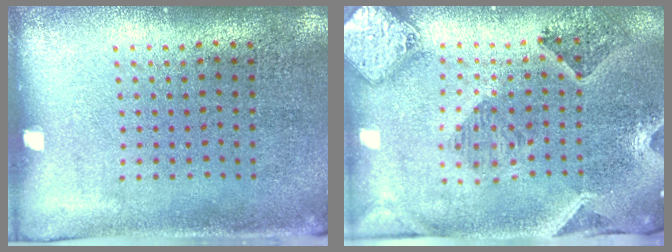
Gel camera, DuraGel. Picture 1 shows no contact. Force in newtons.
{"total": 1.8, "press": 1.7, "slide": 0.5}